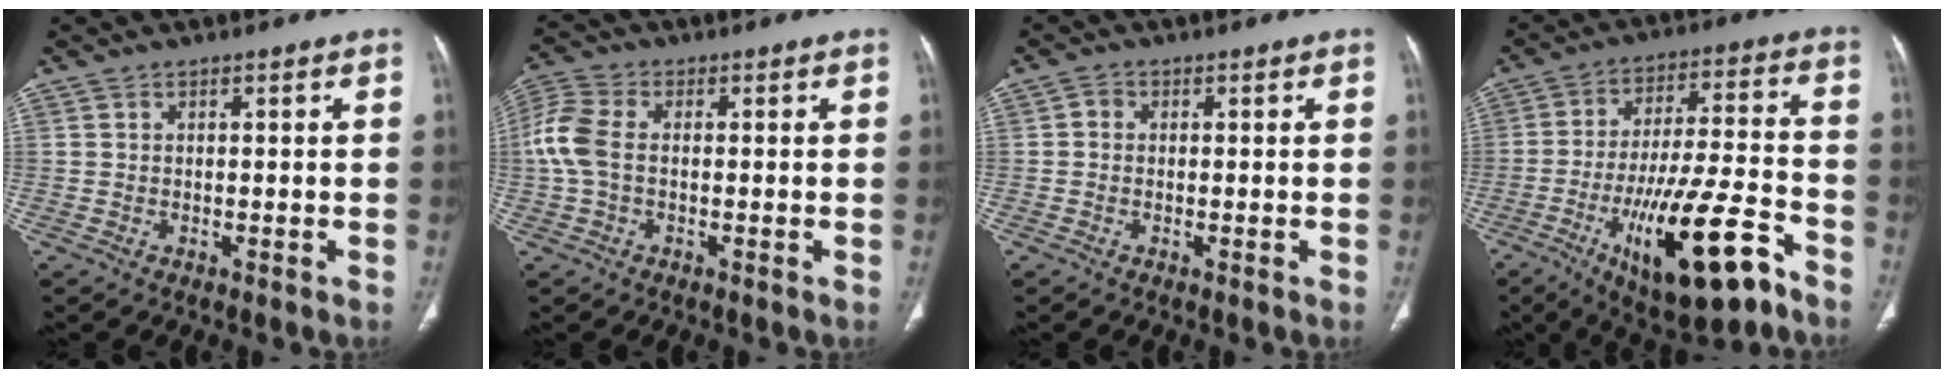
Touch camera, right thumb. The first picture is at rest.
{"total": 7.5, "force": [0.0, 4.8, 5.8], "torque": [-0.147, 0.021, -0.005]}
{"total": 1.4, "force": [0.0, 1.2, 0.7], "torque": [-0.006, 0.003, -0.005]}
{"total": 21.0, "force": [-10.5, 6.2, 17.1], "torque": [-0.290, 0.046, -0.162]}